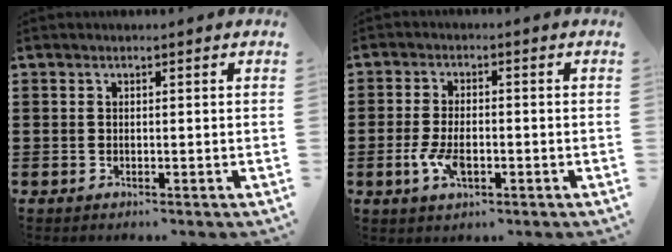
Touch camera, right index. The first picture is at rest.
{"total": 4.9, "force": [-1.5, 2.2, 4.1], "torque": [-0.092, -0.005, -0.028]}